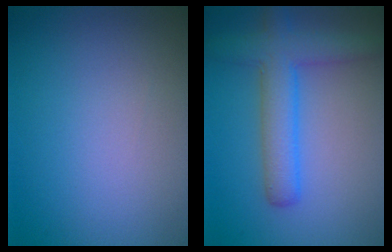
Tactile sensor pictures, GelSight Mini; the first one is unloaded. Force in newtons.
{"total": 4.6, "press": 4.6, "slide": 0.2}